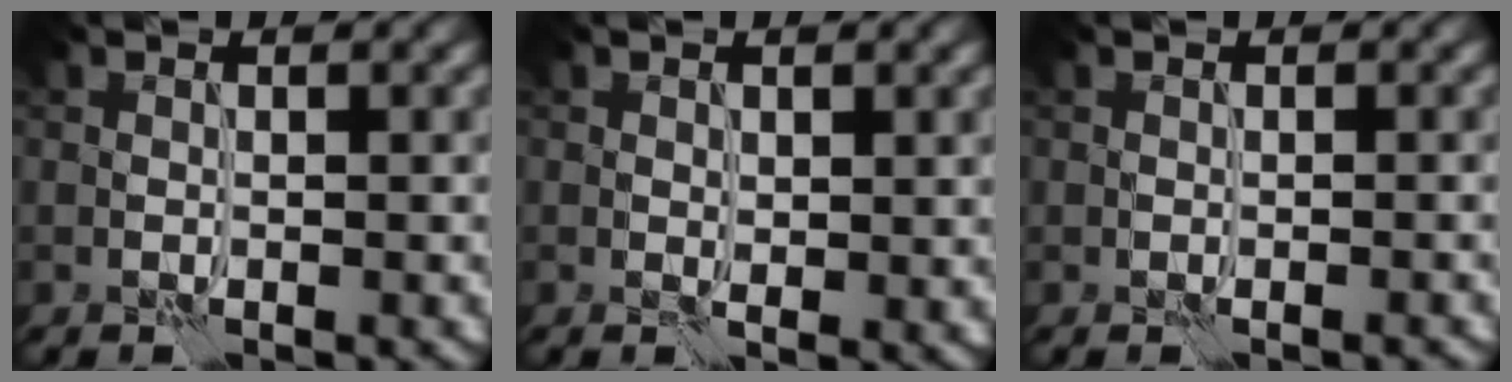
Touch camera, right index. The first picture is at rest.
{"total": 1.2, "force": [0.3, 0.7, 0.9], "torque": [-0.014, -0.006, 0.010]}
{"total": 0.0}